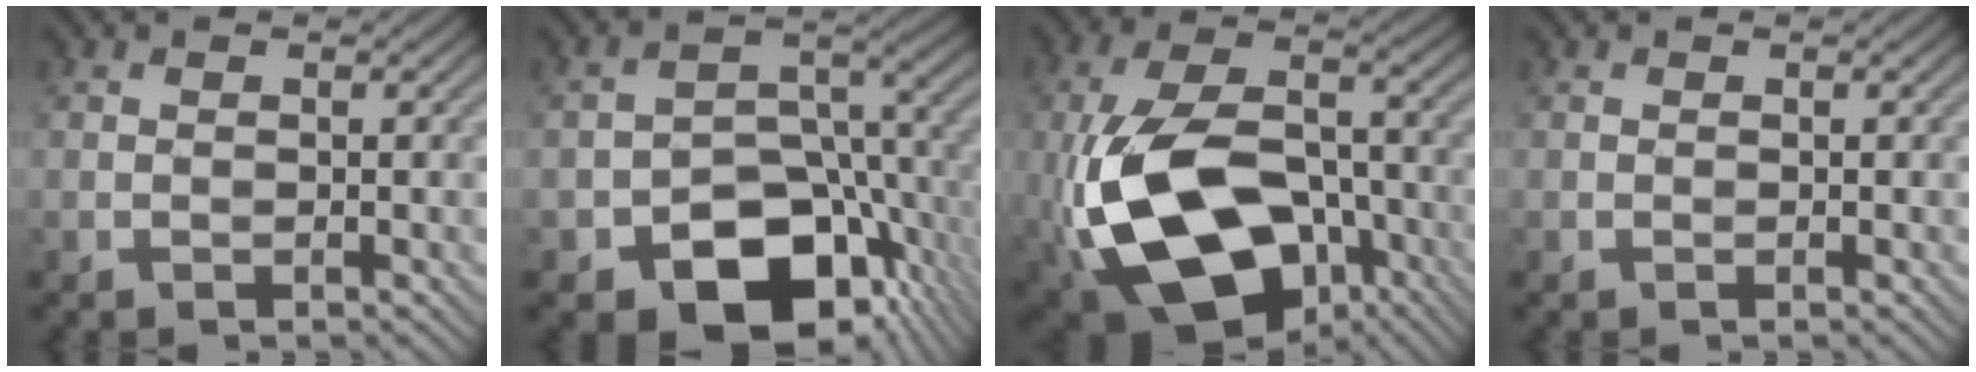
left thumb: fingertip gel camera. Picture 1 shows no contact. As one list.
[{"total": 13.6, "force": [-7.0, 8.3, 8.1], "torque": [-0.110, -0.024, -0.117]}, {"total": 18.3, "force": [-6.6, 10.8, 13.1], "torque": [-0.289, -0.025, -0.113]}, {"total": 0.0}]